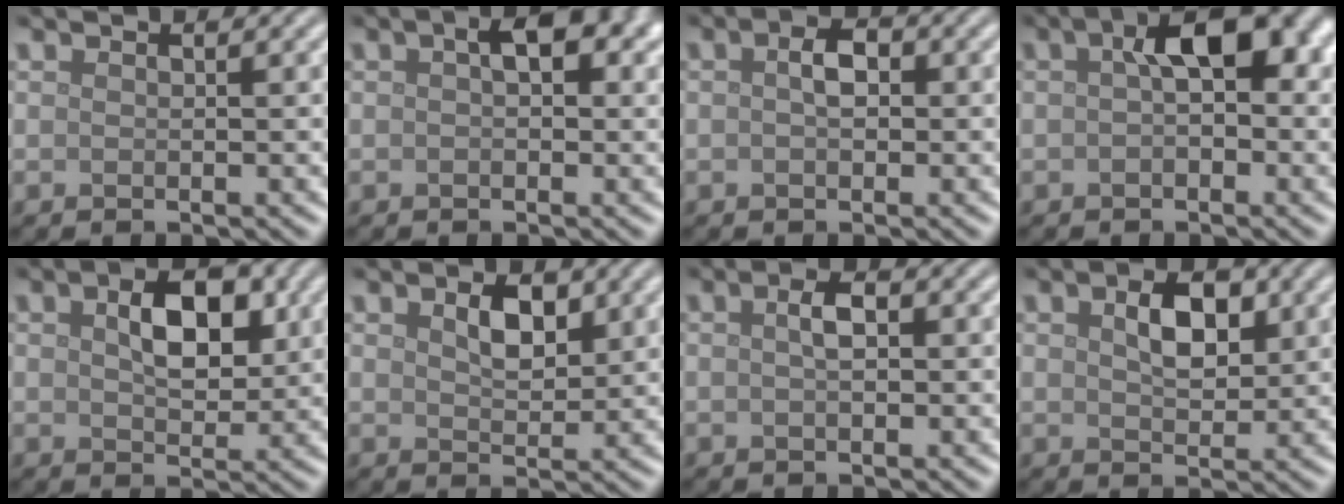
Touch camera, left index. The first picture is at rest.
{"total": 3.6, "force": [1.0, 1.9, 3.0], "torque": [-0.032, 0.009, 0.008]}
{"total": 2.2, "force": [0.2, 1.2, 1.8], "torque": [-0.031, 0.005, -0.002]}
{"total": 5.6, "force": [0.9, 2.7, 4.8], "torque": [-0.059, 0.012, 0.005]}
{"total": 4.9, "force": [1.2, 2.8, 3.9], "torque": [-0.065, 0.004, 0.018]}
{"total": 2.7, "force": [1.1, 1.5, 1.9], "torque": [-0.036, 0.000, 0.020]}
{"total": 1.8, "force": [0.1, 0.7, 1.7], "torque": [-0.030, 0.005, -0.001]}
{"total": 3.6, "force": [1.0, 2.0, 2.7], "torque": [-0.050, 0.003, 0.019]}